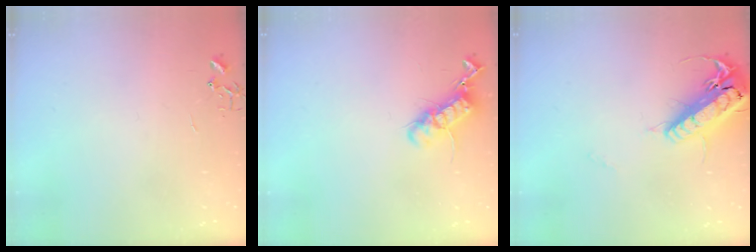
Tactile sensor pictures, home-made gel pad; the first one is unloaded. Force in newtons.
{"total": 12.5, "press": 12.5, "slide": 0.4}
{"total": 19.2, "press": 18.9, "slide": 3.3}